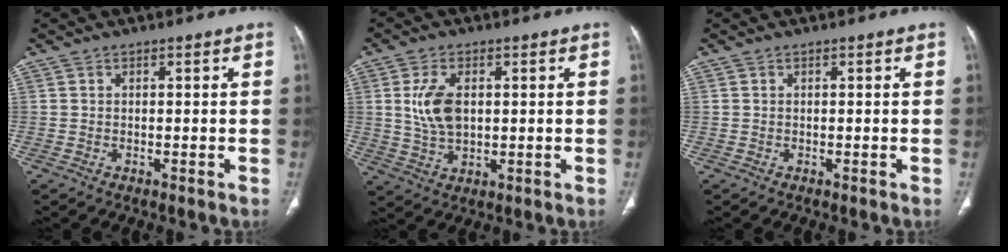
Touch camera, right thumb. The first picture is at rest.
{"total": 7.7, "force": [1.3, 4.4, 6.1], "torque": [-0.119, -0.006, 0.031]}
{"total": 0.0}